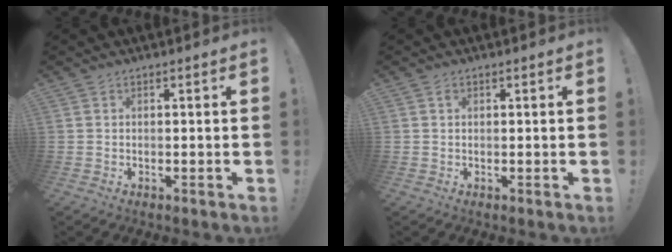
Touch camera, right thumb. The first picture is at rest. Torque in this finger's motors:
{"motor_torque": [0.05, 0.07, -0.28, 0.01, 0.00]}